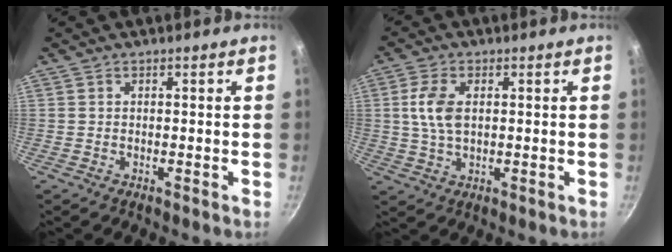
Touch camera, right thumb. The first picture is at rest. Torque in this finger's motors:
{"motor_torque": [0.38, 1.64, 1.53, 0.16, 0.36]}